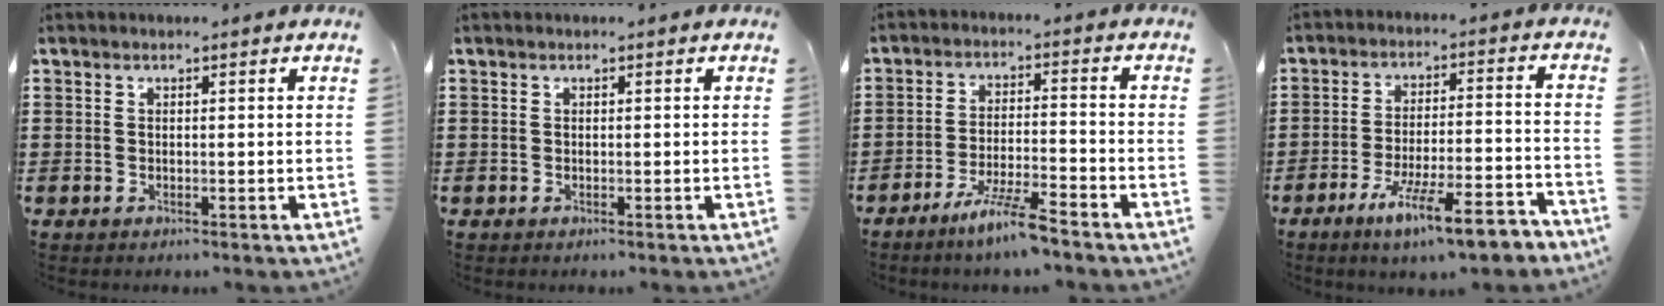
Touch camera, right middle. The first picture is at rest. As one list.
[{"total": 0.0}, {"total": 6.5, "force": [-5.1, 0.1, 4.1], "torque": [-0.084, -0.009, -0.093]}, {"total": 10.2, "force": [-7.5, 1.0, 6.8], "torque": [-0.120, 0.006, -0.141]}]